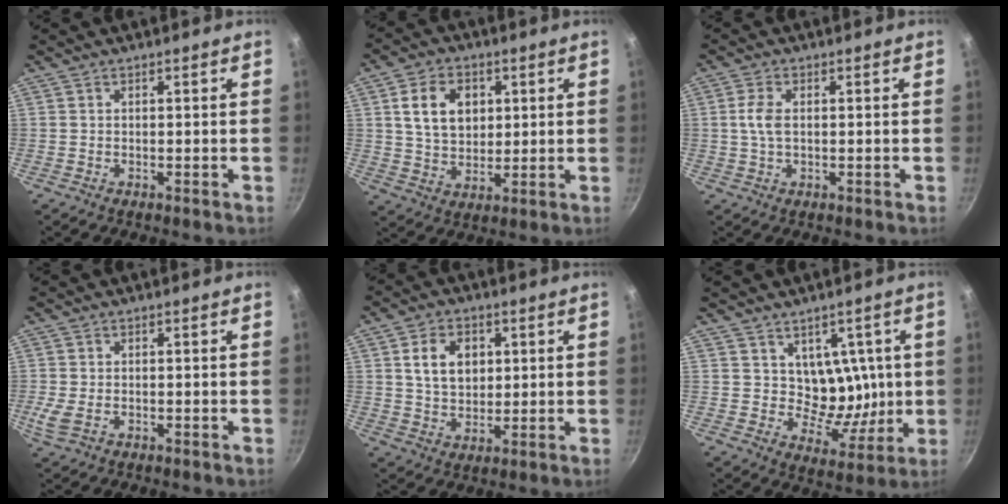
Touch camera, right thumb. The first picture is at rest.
{"total": 10.3, "force": [2.7, 7.5, 6.6], "torque": [-0.091, -0.005, 0.049]}
{"total": 3.7, "force": [0.3, 2.0, 3.1], "torque": [-0.070, 0.005, 0.004]}
{"total": 3.3, "force": [-0.9, 2.1, 2.4], "torque": [-0.053, -0.005, -0.016]}
{"total": 9.7, "force": [2.5, 7.0, 6.2], "torque": [-0.083, -0.005, 0.044]}
{"total": 9.4, "force": [2.2, 7.3, 5.5], "torque": [-0.038, -0.038, 0.039]}